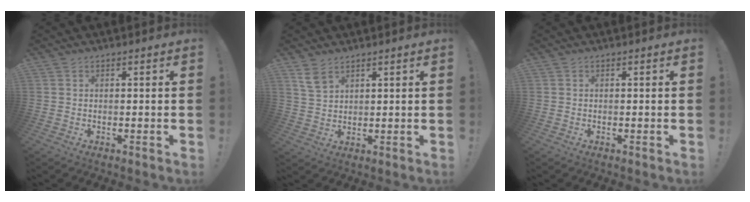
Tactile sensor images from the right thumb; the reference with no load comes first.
{"total": 5.2, "force": [3.6, 2.8, 2.6], "torque": [-0.044, -0.018, 0.069]}
{"total": 0.0}